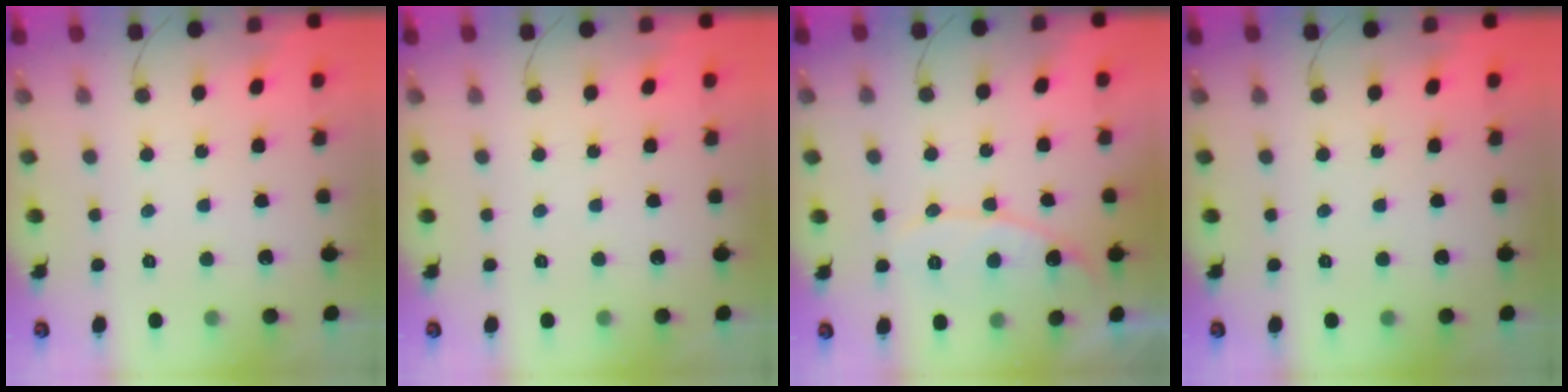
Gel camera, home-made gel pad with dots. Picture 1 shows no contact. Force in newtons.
{"total": 0.0}
{"total": 9.9, "press": 9.9, "slide": 0.8}
{"total": 0.0}